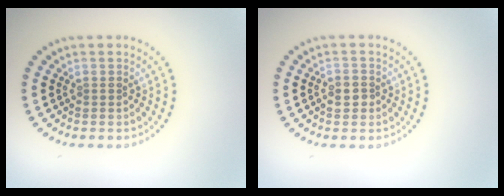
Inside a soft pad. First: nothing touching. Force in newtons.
{"total": 1.6, "press": 1.6, "slide": 0.2}